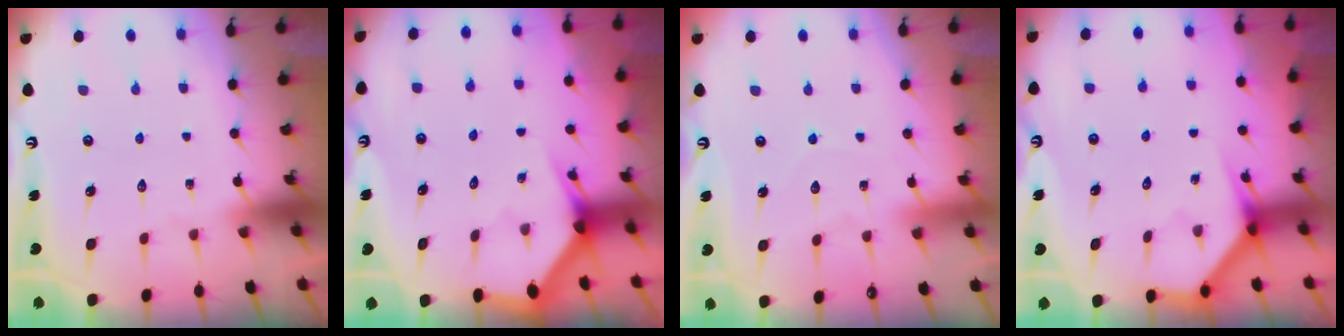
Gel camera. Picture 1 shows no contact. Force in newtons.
{"total": 2.7, "press": 2.7, "slide": 0.1}
{"total": 2.4, "press": 2.4, "slide": 0.3}
{"total": 3.8, "press": 3.8, "slide": 0.3}